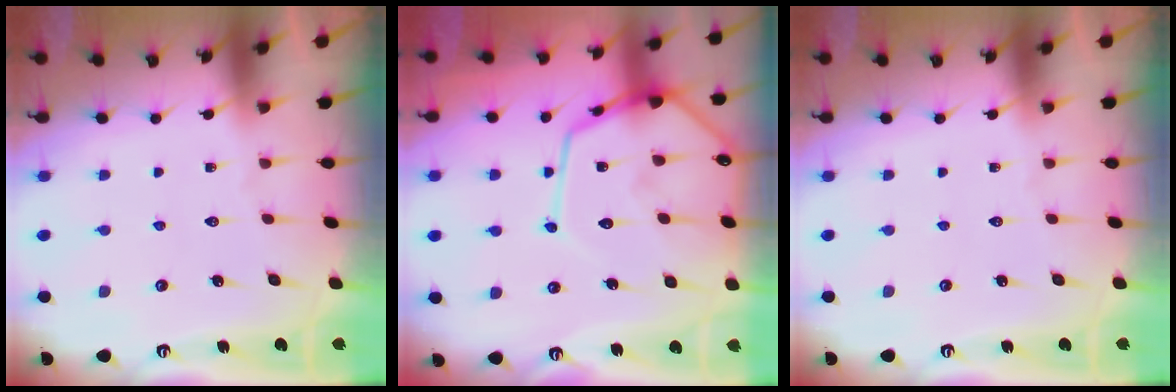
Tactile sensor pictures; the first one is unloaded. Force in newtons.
{"total": 17.6, "press": 17.5, "slide": 1.6}
{"total": 0.0}